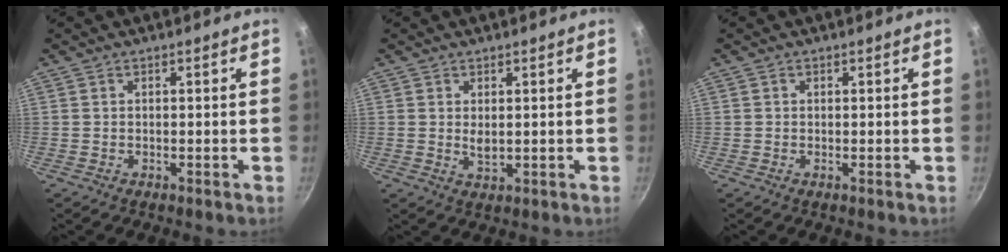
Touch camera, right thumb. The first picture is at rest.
{"total": 2.7, "force": [0.7, 1.3, 2.2], "torque": [-0.039, -0.008, 0.015]}
{"total": 0.0}